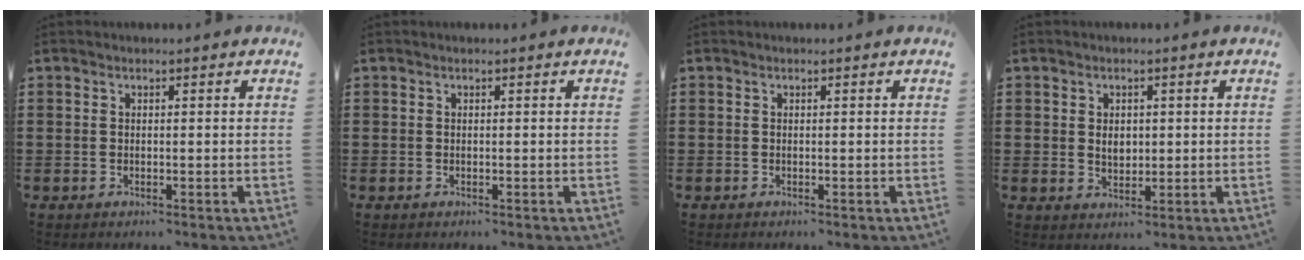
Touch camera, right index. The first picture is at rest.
{"total": 0.0}
{"total": 0.0}
{"total": 2.6, "force": [0.4, 1.9, 1.7], "torque": [-0.030, 0.005, 0.005]}